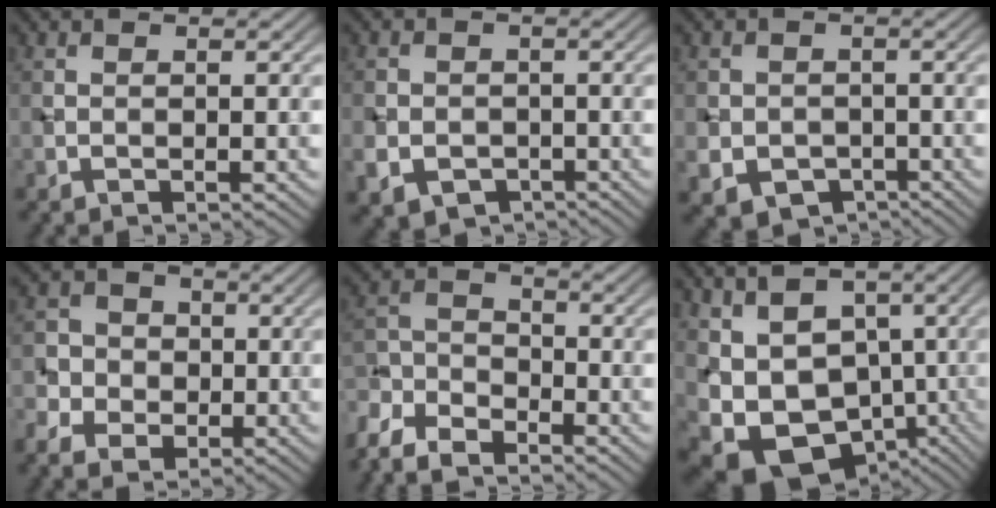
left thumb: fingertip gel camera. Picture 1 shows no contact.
{"total": 4.9, "force": [-2.2, 4.0, 1.8], "torque": [-0.038, -0.019, -0.042]}
{"total": 4.8, "force": [-1.9, 4.1, 1.6], "torque": [-0.037, -0.019, -0.032]}
{"total": 6.4, "force": [-2.2, 5.6, 2.2], "torque": [-0.055, -0.005, -0.060]}
{"total": 8.3, "force": [-6.7, 3.4, 3.4], "torque": [-0.083, -0.016, -0.144]}
{"total": 12.2, "force": [-1.5, 9.8, 7.1], "torque": [-0.142, -0.010, -0.008]}